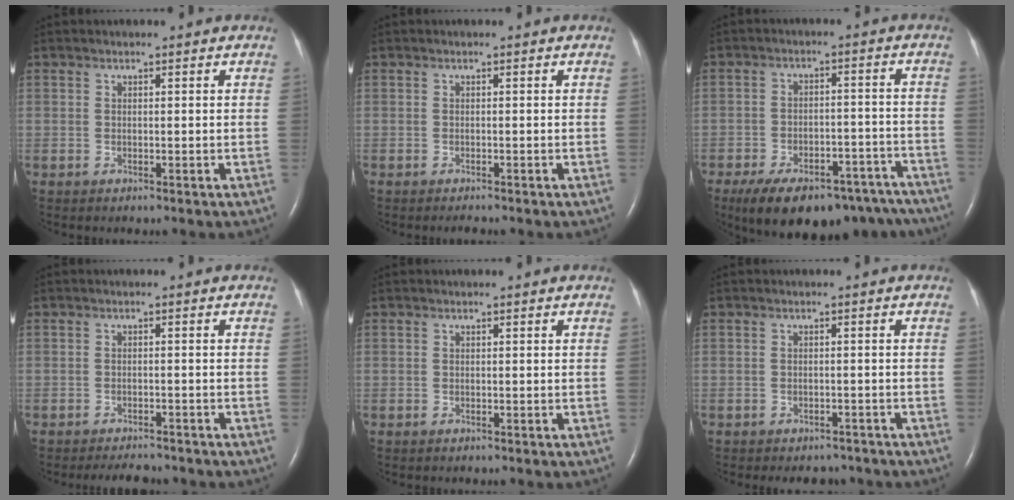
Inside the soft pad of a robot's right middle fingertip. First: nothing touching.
{"total": 0.7, "force": [-0.7, 0.0, 0.3], "torque": [-0.011, -0.003, -0.009]}
{"total": 19.9, "force": [-15.5, 8.5, 9.1], "torque": [-0.121, 0.014, -0.206]}
{"total": 4.3, "force": [-4.0, 1.0, 1.1], "torque": [-0.018, -0.008, -0.057]}
{"total": 0.0}
{"total": 4.1, "force": [-3.6, 1.9, 0.7], "torque": [-0.010, 0.006, -0.042]}